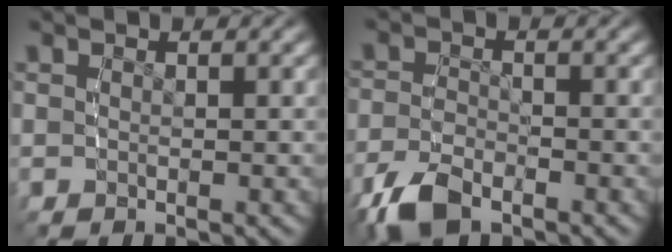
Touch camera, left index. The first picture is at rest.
{"total": 3.3, "force": [-2.5, 1.2, 1.7], "torque": [-0.039, -0.009, -0.042]}